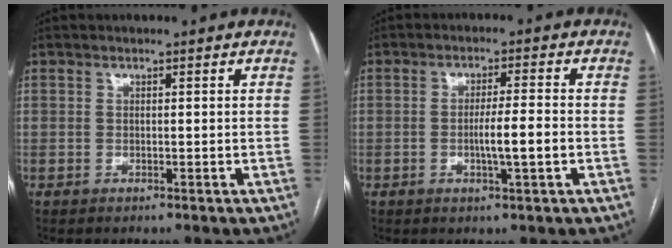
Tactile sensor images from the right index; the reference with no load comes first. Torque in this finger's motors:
{"motor_torque": [0.75, -0.09, 0.48, 0.05]}